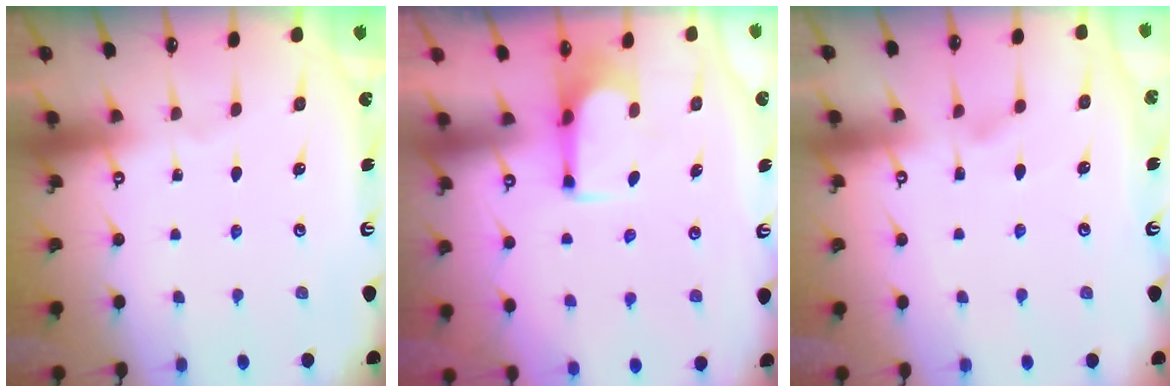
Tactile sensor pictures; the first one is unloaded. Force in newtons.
{"total": 3.7, "press": 3.6, "slide": 1.0}
{"total": 1.3, "press": 0.9, "slide": 0.8}